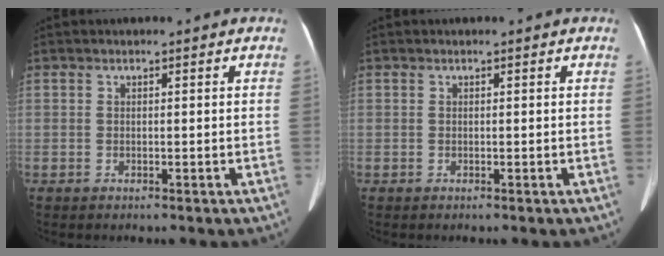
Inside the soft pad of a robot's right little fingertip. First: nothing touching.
{"total": 0.0}